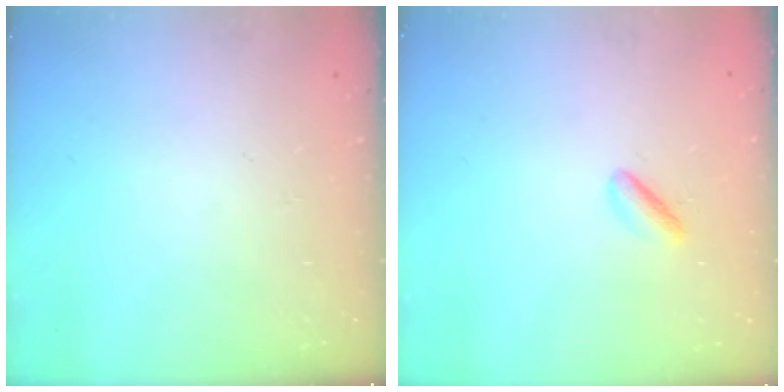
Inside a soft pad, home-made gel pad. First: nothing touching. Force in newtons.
{"total": 2.5, "press": 2.3, "slide": 1.1}